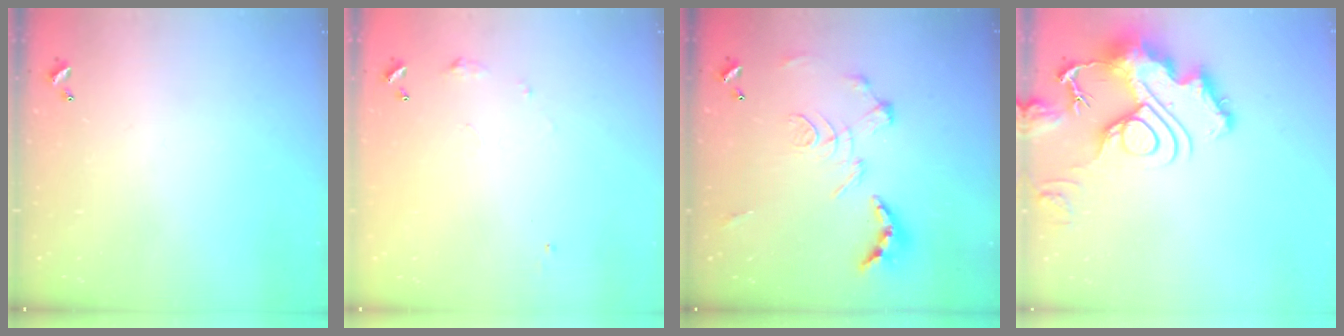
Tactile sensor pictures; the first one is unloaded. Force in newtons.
{"total": 5.9, "press": 5.9, "slide": 0.8}
{"total": 2.9, "press": 2.3, "slide": 1.7}
{"total": 17.0, "press": 16.9, "slide": 1.8}